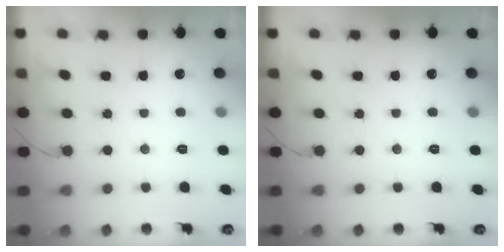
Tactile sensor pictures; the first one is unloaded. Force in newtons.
{"total": 0.0}